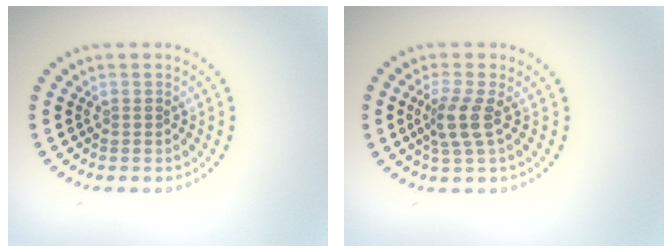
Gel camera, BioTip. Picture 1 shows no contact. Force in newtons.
{"total": 2.7, "press": 2.1, "slide": 1.8}